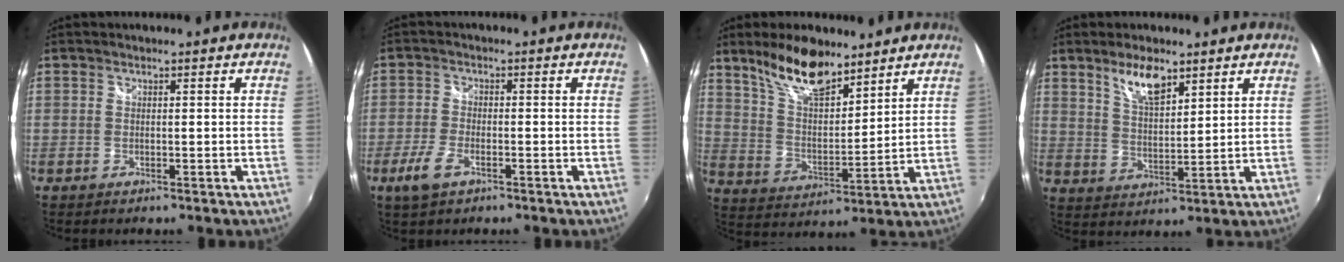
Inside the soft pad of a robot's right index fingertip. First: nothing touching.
{"total": 5.4, "force": [-3.0, 2.3, 3.8], "torque": [-0.096, -0.008, -0.058]}
{"total": 13.2, "force": [9.9, 4.6, 7.4], "torque": [-0.131, 0.005, 0.187]}
{"total": 7.3, "force": [4.9, 2.5, 4.8], "torque": [-0.084, 0.001, 0.095]}